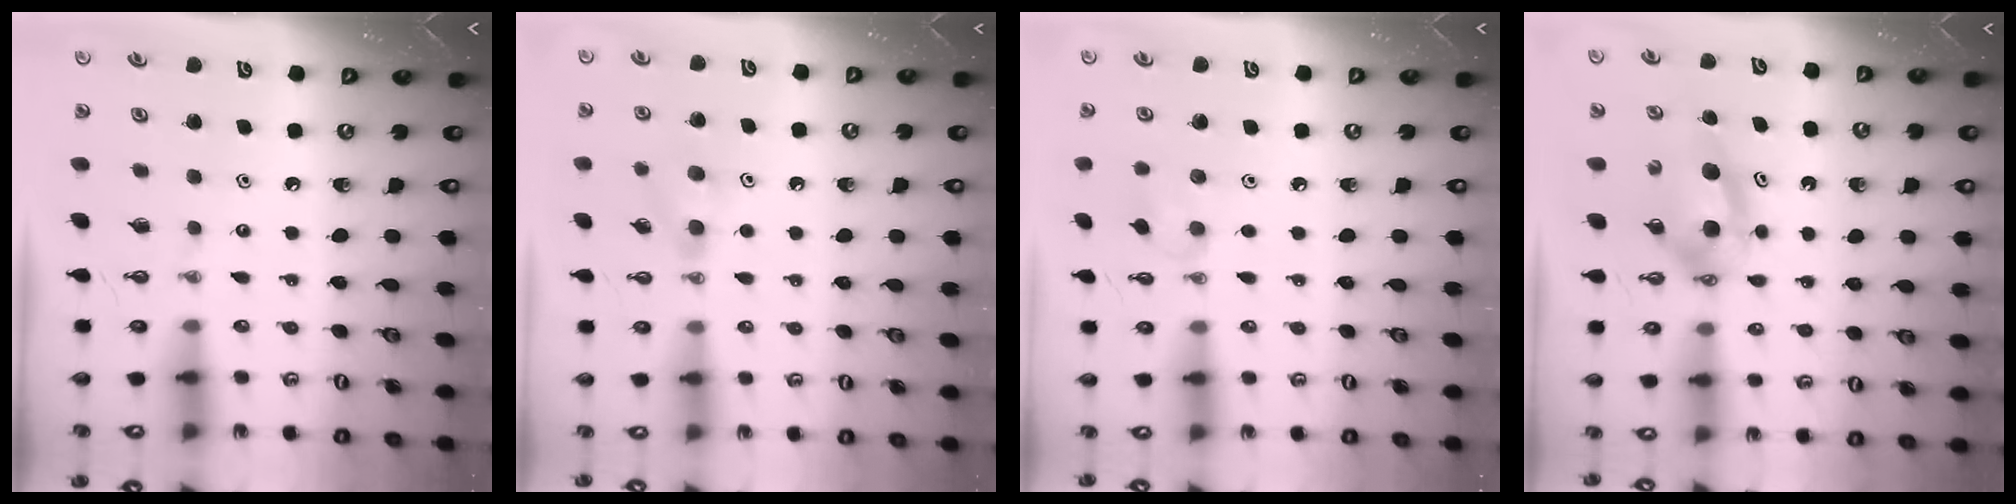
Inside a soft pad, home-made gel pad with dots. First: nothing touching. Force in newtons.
{"total": 6.3, "press": 6.2, "slide": 1.3}
{"total": 6.3, "press": 5.5, "slide": 3.1}
{"total": 5.8, "press": 5.5, "slide": 1.7}